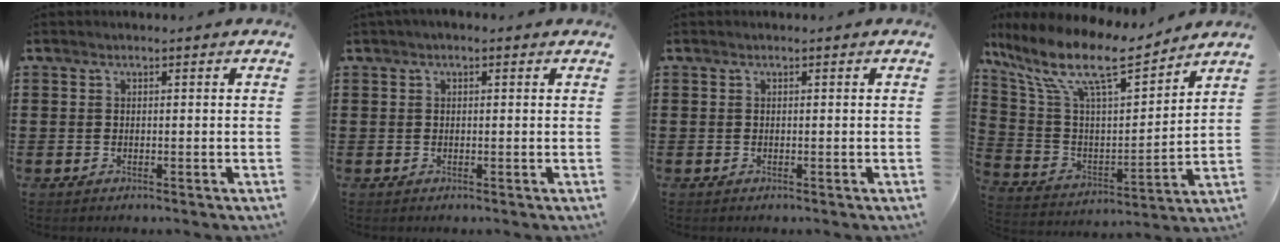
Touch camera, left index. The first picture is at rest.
{"total": 0.7, "force": [0.1, 0.4, 0.6], "torque": [-0.011, 0.005, 0.002]}
{"total": 0.0}
{"total": 13.0, "force": [9.5, 3.2, 8.4], "torque": [-0.204, -0.055, 0.159]}